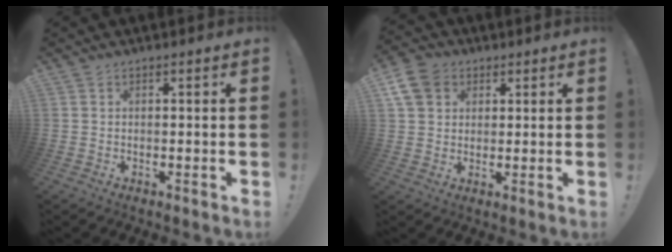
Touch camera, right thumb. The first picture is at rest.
{"total": 9.2, "force": [3.9, 7.3, 4.1], "torque": [-0.076, -0.011, 0.081]}